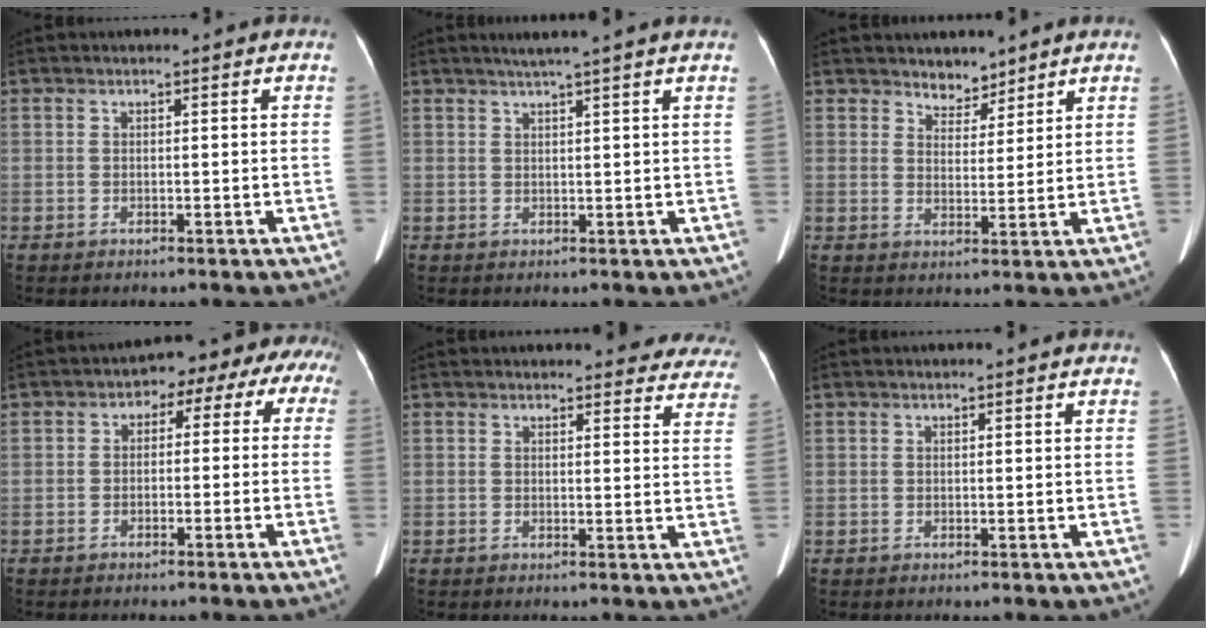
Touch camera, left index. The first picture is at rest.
{"total": 3.9, "force": [3.1, -1.1, 2.2], "torque": [-0.031, 0.010, 0.048]}
{"total": 3.4, "force": [3.0, 1.6, 0.3], "torque": [-0.001, 0.002, 0.049]}
{"total": 7.4, "force": [-0.3, 4.8, 5.6], "torque": [-0.055, 0.055, -0.014]}
{"total": 18.0, "force": [16.8, 4.8, 4.4], "torque": [-0.029, -0.025, 0.171]}
{"total": 1.1, "force": [1.0, -0.1, 0.4], "torque": [-0.003, 0.018, 0.018]}